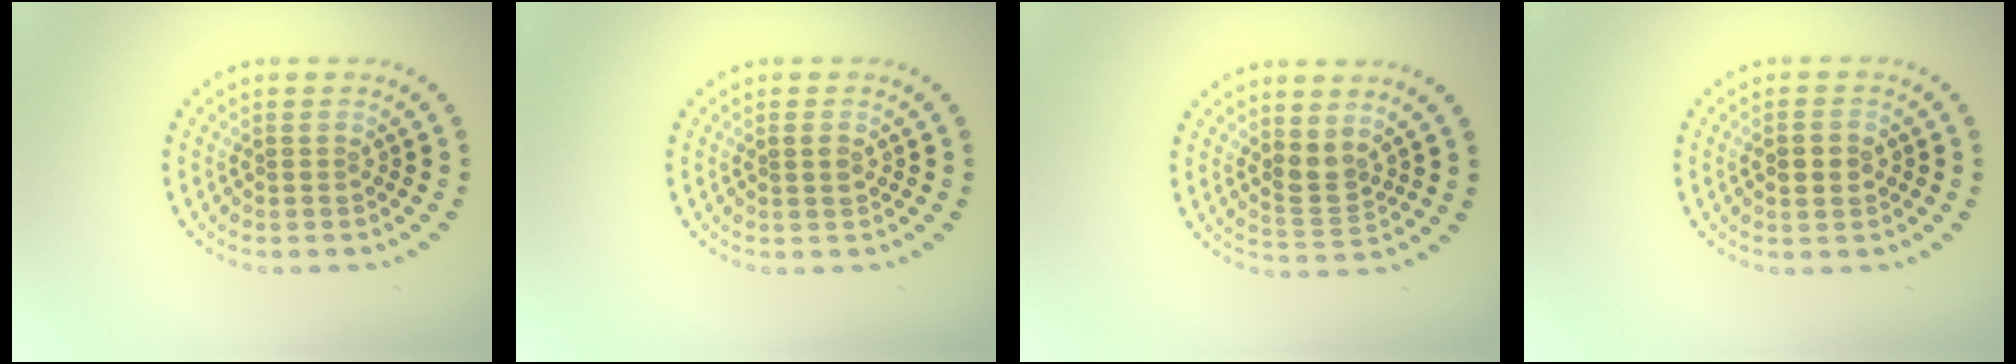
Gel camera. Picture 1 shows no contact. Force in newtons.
{"total": 0.9, "press": 0.9, "slide": 0.2}
{"total": 2.0, "press": 1.7, "slide": 1.1}
{"total": 2.2, "press": 2.2, "slide": 0.4}